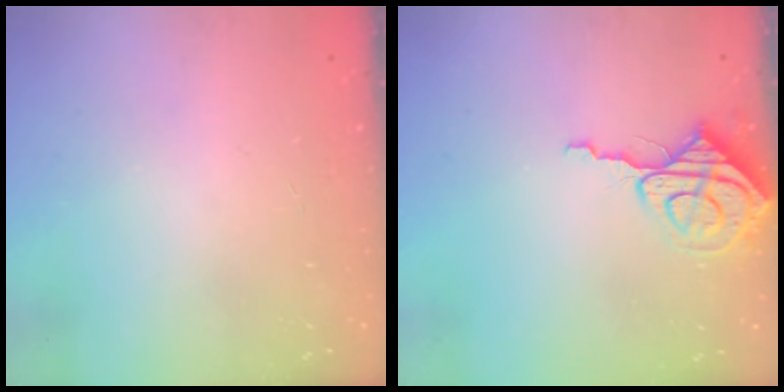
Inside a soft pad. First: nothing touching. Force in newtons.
{"total": 7.7, "press": 7.7, "slide": 0.6}